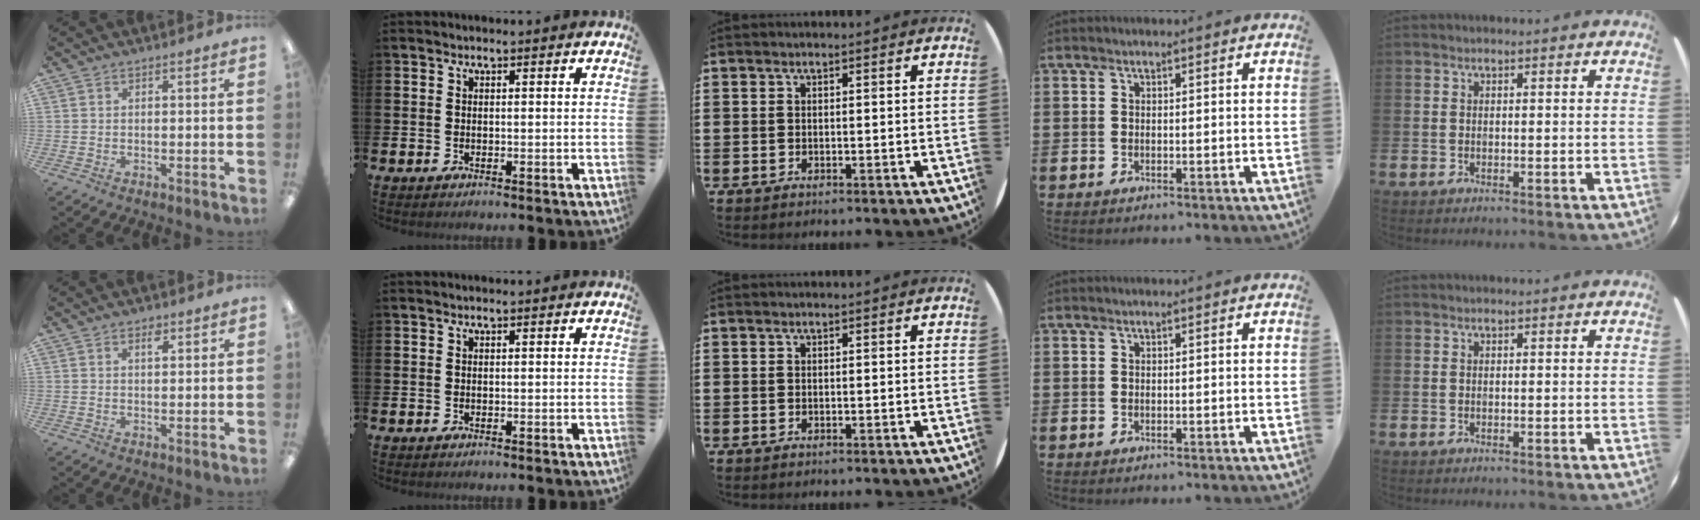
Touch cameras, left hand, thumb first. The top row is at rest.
{"thumb": {"total": 2.3, "force": [1.5, 1.0, 1.4], "torque": [-0.016, -0.004, 0.023]}}